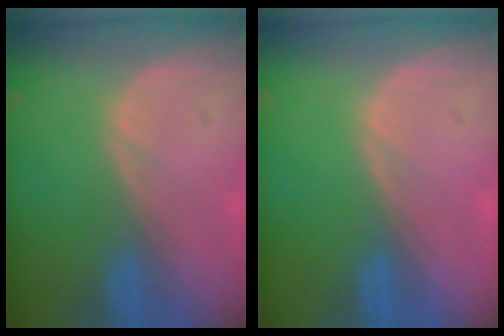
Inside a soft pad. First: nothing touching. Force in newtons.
{"total": 0.0}